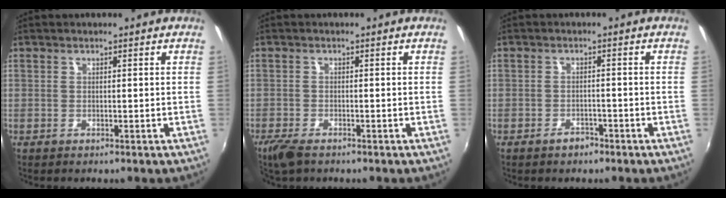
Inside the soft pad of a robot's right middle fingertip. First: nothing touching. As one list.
[{"total": 4.2, "force": [-3.1, 1.4, 2.3], "torque": [-0.062, -0.015, -0.062]}, {"total": 2.3, "force": [-1.9, 1.2, 0.8], "torque": [-0.017, 0.001, -0.028]}]